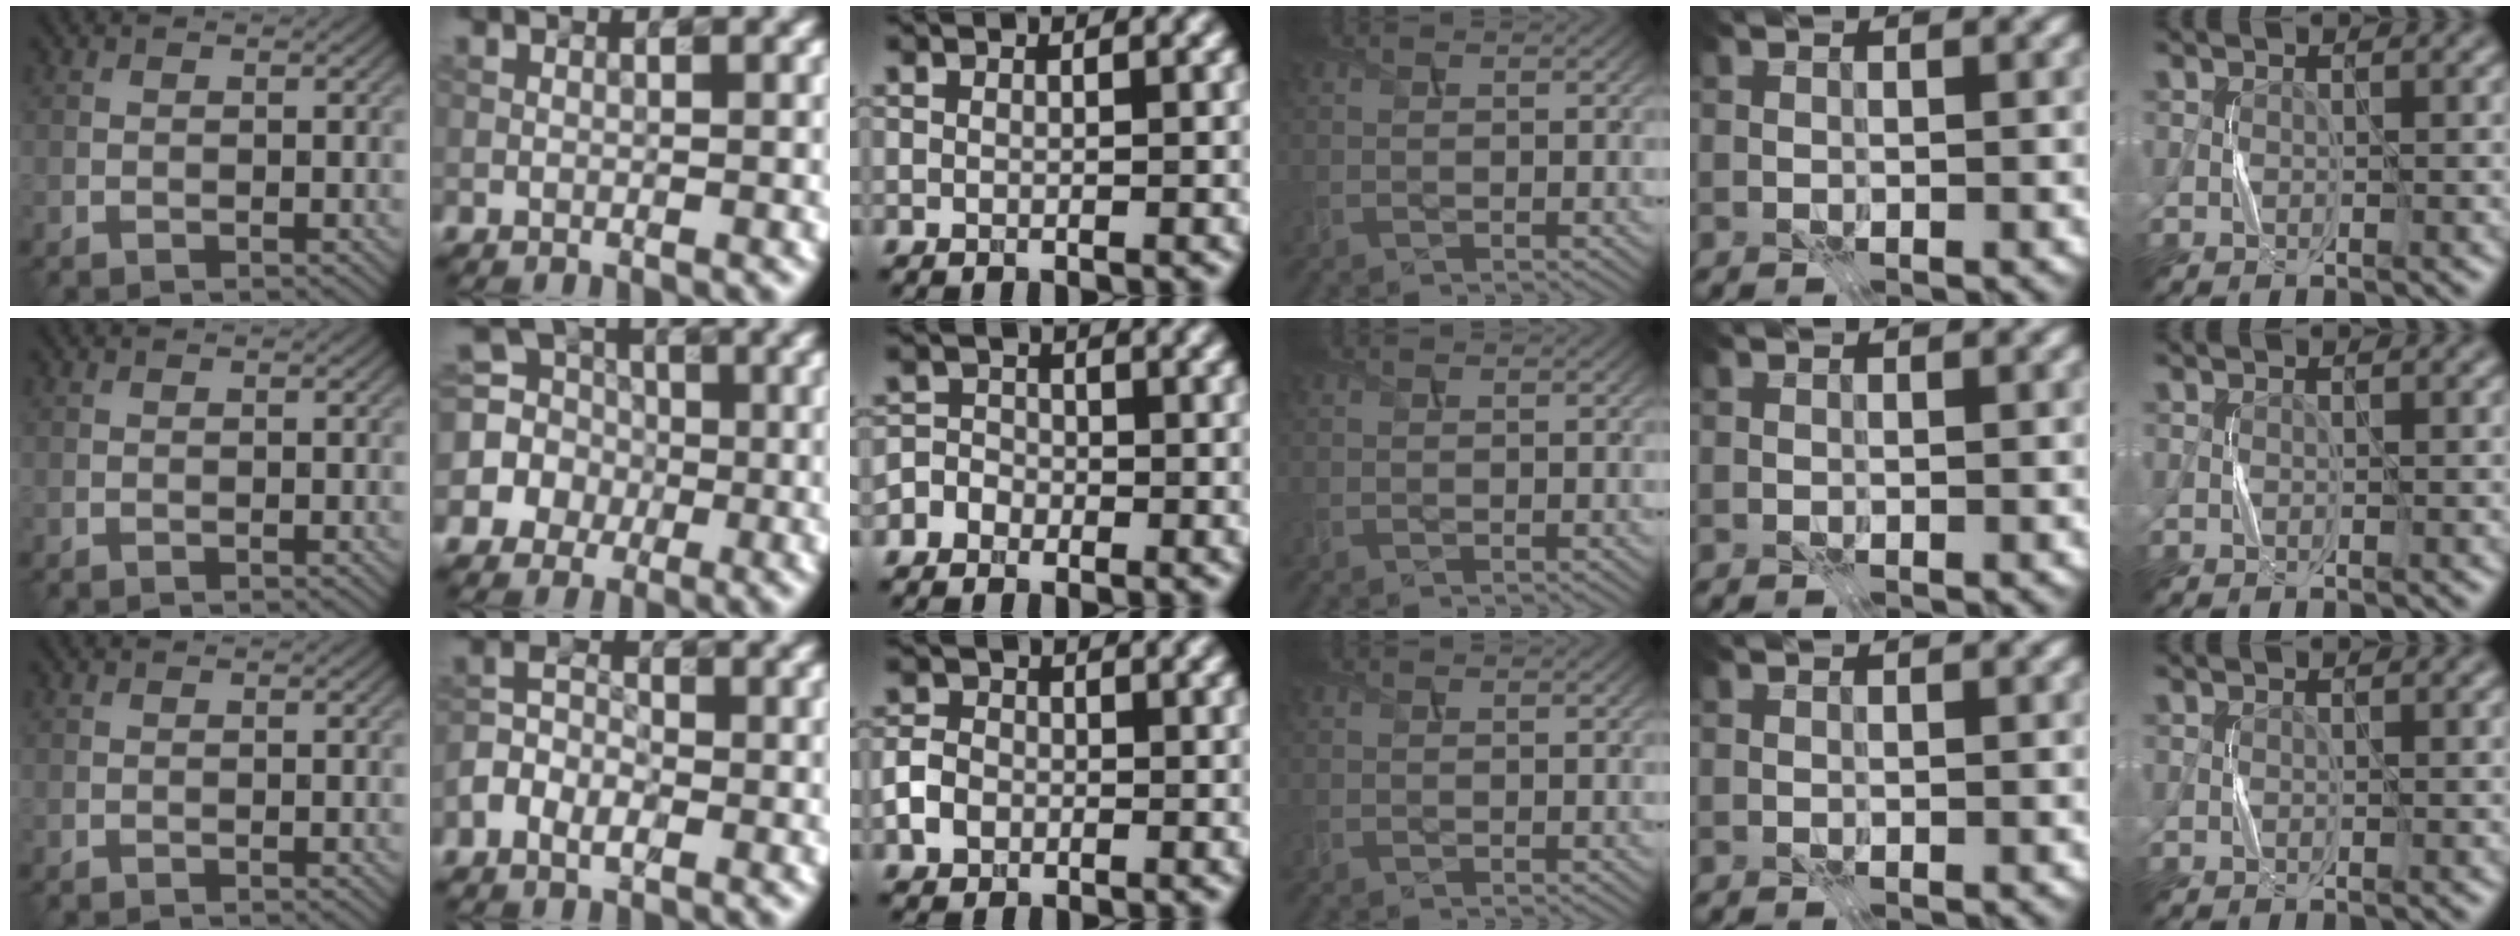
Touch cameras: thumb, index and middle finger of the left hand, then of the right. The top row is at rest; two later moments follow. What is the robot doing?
{"motion": "press", "object": "gel pad"}